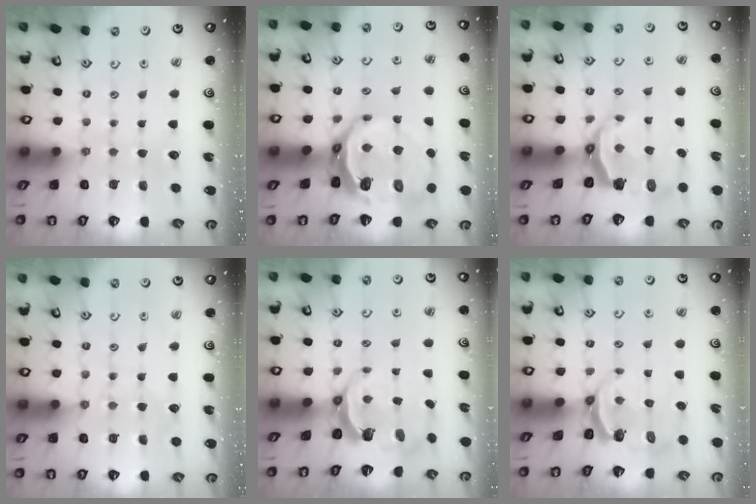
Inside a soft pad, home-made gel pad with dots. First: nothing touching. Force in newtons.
{"total": 13.8, "press": 13.0, "slide": 4.6}
{"total": 8.1, "press": 6.4, "slide": 5.0}
{"total": 4.1, "press": 4.1, "slide": 0.6}
{"total": 6.9, "press": 5.2, "slide": 4.5}
{"total": 4.7, "press": 3.7, "slide": 2.8}